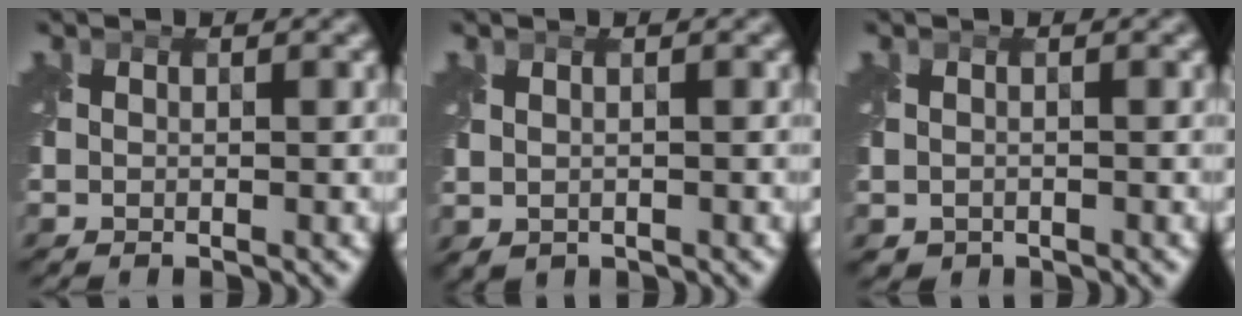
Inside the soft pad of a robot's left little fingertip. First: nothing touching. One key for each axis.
{"total": 0.8, "fx": 0.1, "fy": 0.6, "fz": 0.4, "tx": -0.012, "ty": -0.005, "tz": 0.009}
{"total": 0.9, "fx": -0.5, "fy": 0.7, "fz": 0.2, "tx": -0.004, "ty": -0.010, "tz": -0.008}